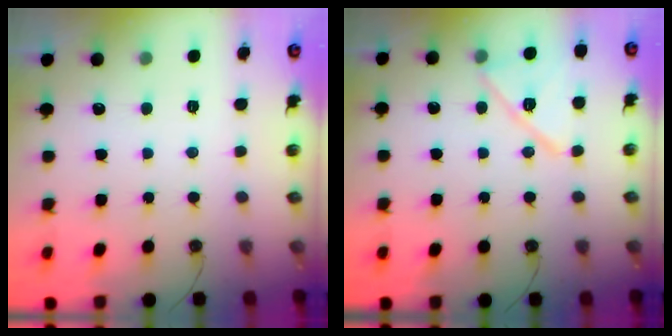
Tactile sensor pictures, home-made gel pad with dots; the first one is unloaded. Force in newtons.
{"total": 13.1, "press": 13.1, "slide": 0.7}